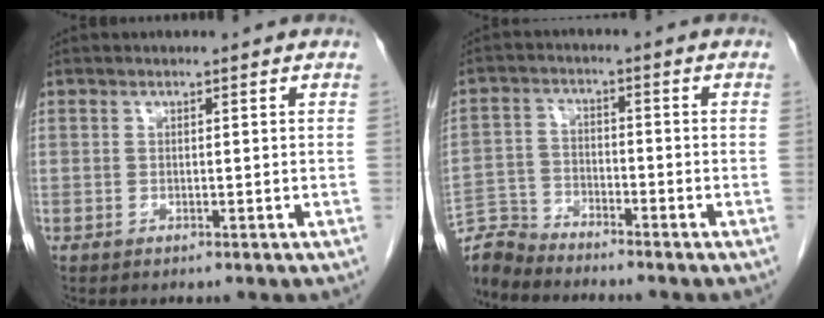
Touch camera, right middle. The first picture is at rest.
{"total": 5.9, "force": [-5.9, 0.0, -0.7], "torque": [0.013, -0.001, -0.115]}